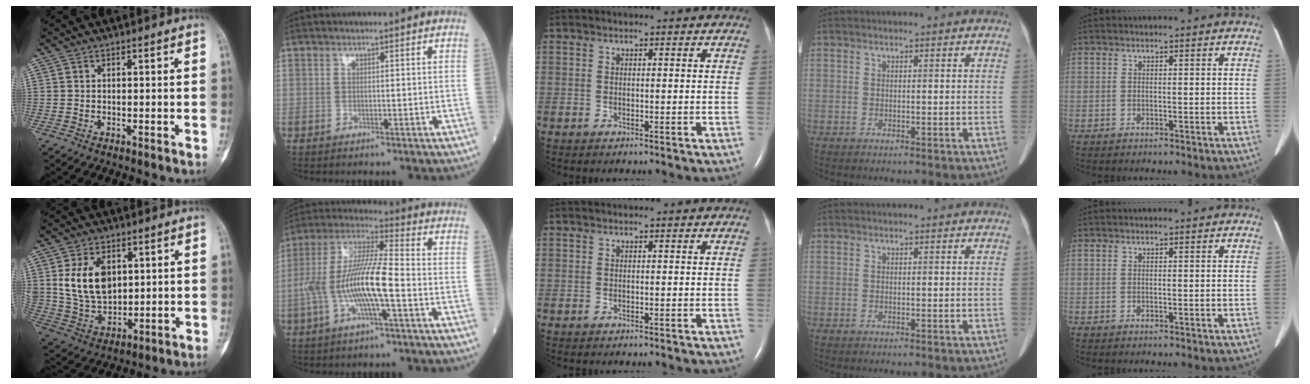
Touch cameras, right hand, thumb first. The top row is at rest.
{"thumb": {"total": 12.5, "force": [3.4, 8.4, 8.5], "torque": [-0.137, -0.016, 0.081]}, "index": {"total": 13.2, "force": [-3.1, 1.8, 12.7], "torque": [-0.260, 0.011, -0.061]}}